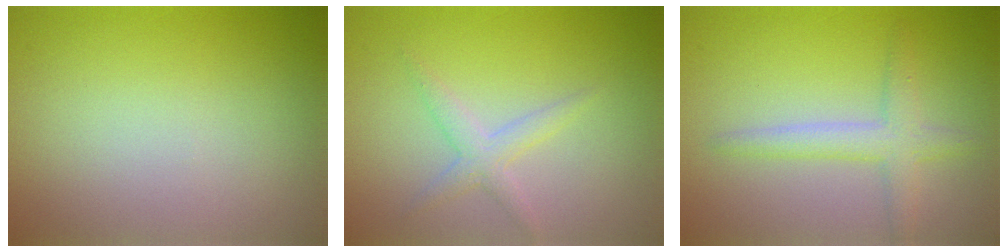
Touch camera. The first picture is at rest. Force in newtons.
{"total": 1.9, "press": 1.9, "slide": 0.0}
{"total": 2.9, "press": 2.9, "slide": 0.2}